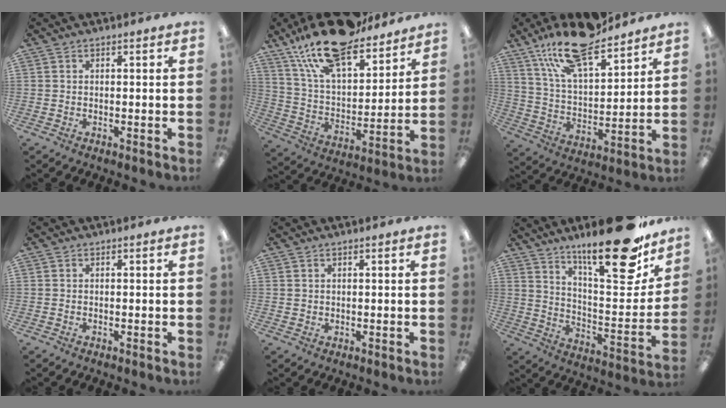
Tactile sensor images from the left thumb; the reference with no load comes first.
{"total": 21.3, "force": [16.8, 7.4, 10.7], "torque": [-0.196, -0.099, 0.293]}
{"total": 19.7, "force": [14.9, 6.9, 10.9], "torque": [-0.199, -0.072, 0.259]}
{"total": 0.0}
{"total": 0.7, "force": [0.5, 0.4, 0.1], "torque": [-0.002, 0.001, 0.010]}
{"total": 23.4, "force": [17.5, 5.9, 14.3], "torque": [-0.204, -0.126, 0.281]}